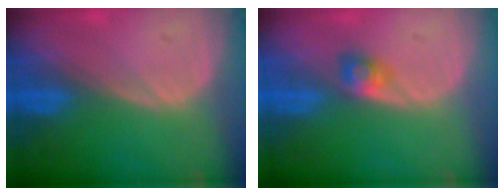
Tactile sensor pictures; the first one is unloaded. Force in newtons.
{"total": 2.5, "press": 2.4, "slide": 0.7}